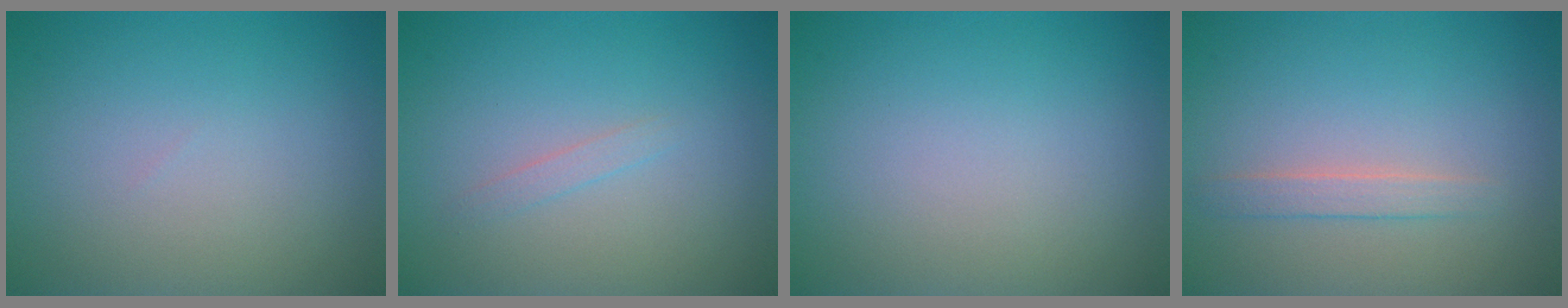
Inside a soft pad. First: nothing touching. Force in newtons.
{"total": 0.8, "press": 0.8, "slide": 0.0}
{"total": 0.0}
{"total": 1.5, "press": 1.5, "slide": 0.1}